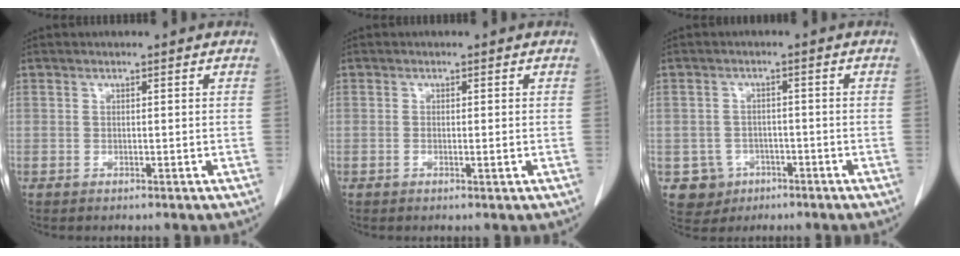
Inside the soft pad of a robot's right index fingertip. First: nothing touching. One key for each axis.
{"total": 1.1, "fx": -0.2, "fy": 0.1, "fz": 1.0, "tx": -0.015, "ty": 0.000, "tz": 0.000}
{"total": 4.7, "fx": -2.0, "fy": 4.2, "fz": 0.3, "tx": -0.001, "ty": 0.011, "tz": -0.026}